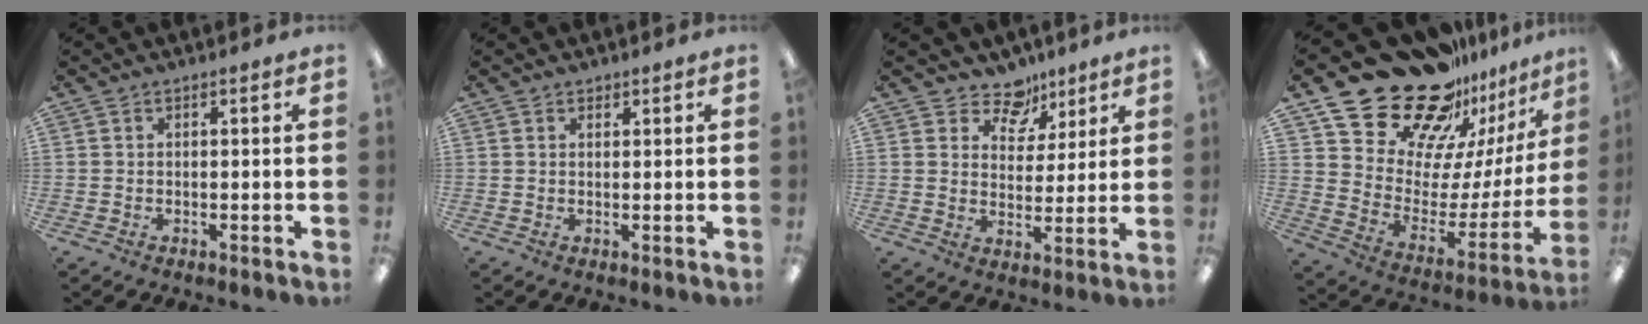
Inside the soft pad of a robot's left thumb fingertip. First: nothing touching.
{"total": 1.1, "force": [0.9, 0.6, 0.0], "torque": [0.007, -0.003, 0.015]}
{"total": 8.7, "force": [6.6, 5.3, 1.8], "torque": [-0.031, -0.048, 0.122]}
{"total": 26.3, "force": [20.7, 12.5, 10.2], "torque": [-0.163, -0.147, 0.381]}